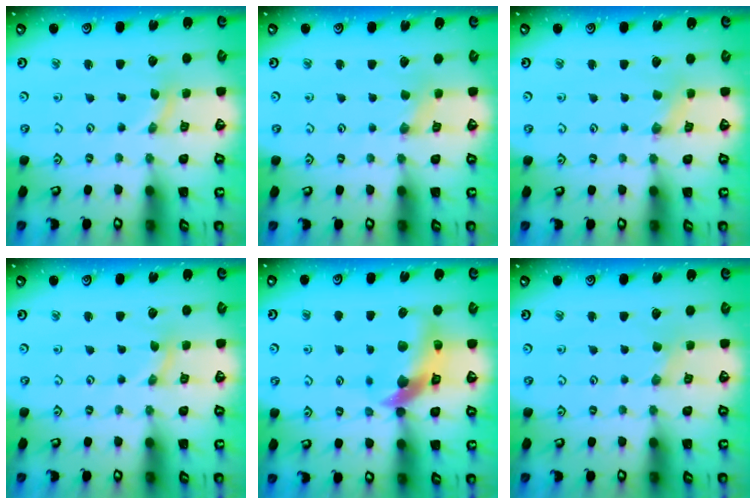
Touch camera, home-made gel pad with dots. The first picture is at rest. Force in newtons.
{"total": 0.0}
{"total": 0.8, "press": 0.7, "slide": 0.1}
{"total": 0.0}
{"total": 12.5, "press": 12.4, "slide": 1.9}
{"total": 0.0}